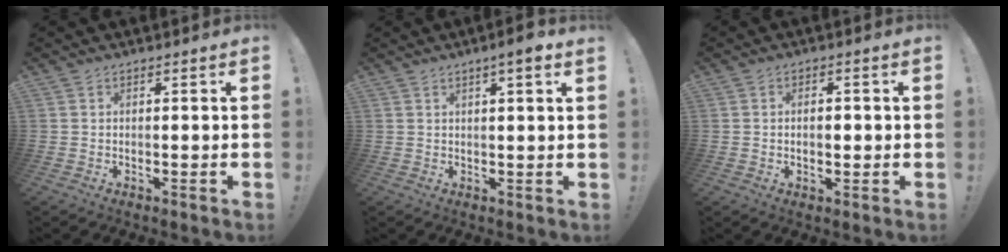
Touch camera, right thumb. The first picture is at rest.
{"total": 4.1, "force": [2.3, 0.1, 3.4], "torque": [-0.051, -0.008, 0.033]}
{"total": 2.7, "force": [-0.2, 1.5, 2.2], "torque": [-0.021, 0.000, -0.008]}